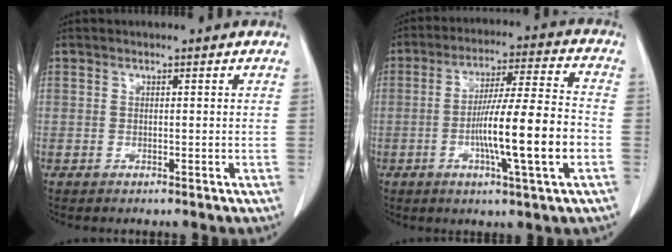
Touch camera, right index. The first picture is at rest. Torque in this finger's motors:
{"motor_torque": [1.73, -0.41, 0.56, 0.17]}